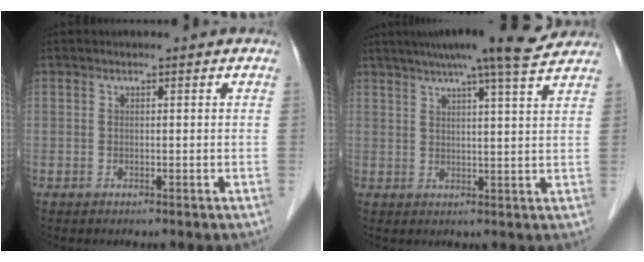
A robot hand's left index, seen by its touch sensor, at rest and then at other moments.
{"total": 12.7, "force": [10.6, -0.3, 7.0], "torque": [-0.114, 0.017, 0.135]}